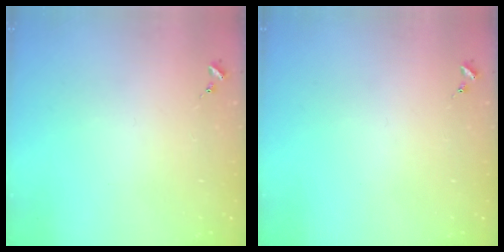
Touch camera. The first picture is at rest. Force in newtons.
{"total": 0.0}